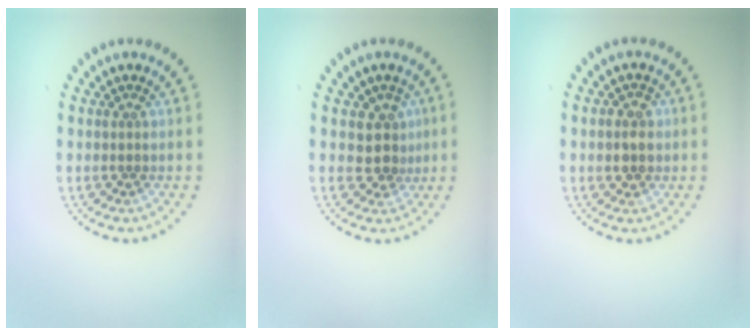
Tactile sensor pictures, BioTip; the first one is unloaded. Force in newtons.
{"total": 2.7, "press": 2.2, "slide": 1.5}
{"total": 2.3, "press": 2.2, "slide": 0.6}